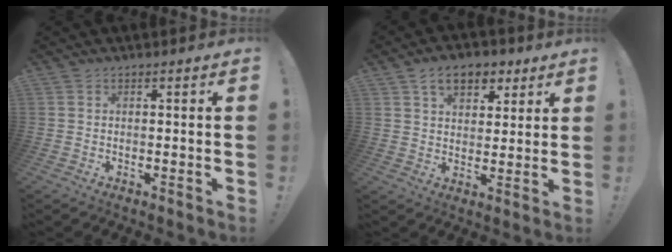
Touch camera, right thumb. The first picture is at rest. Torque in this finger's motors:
{"motor_torque": [0.56, 1.20, 0.13, 0.00, 0.01]}